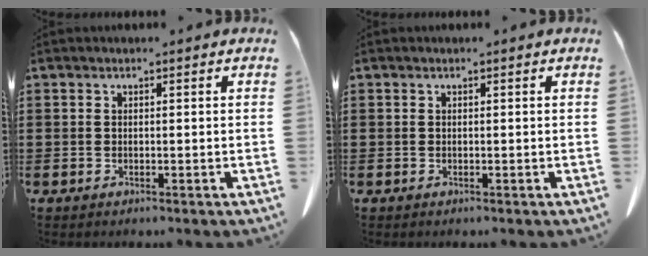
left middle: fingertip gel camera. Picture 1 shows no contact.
{"total": 0.0}